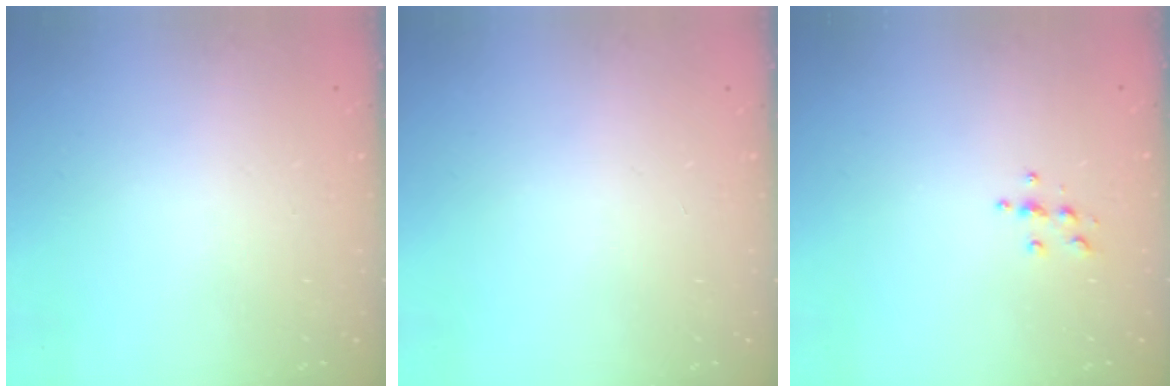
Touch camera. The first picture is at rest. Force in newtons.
{"total": 0.0}
{"total": 4.0, "press": 3.9, "slide": 0.4}